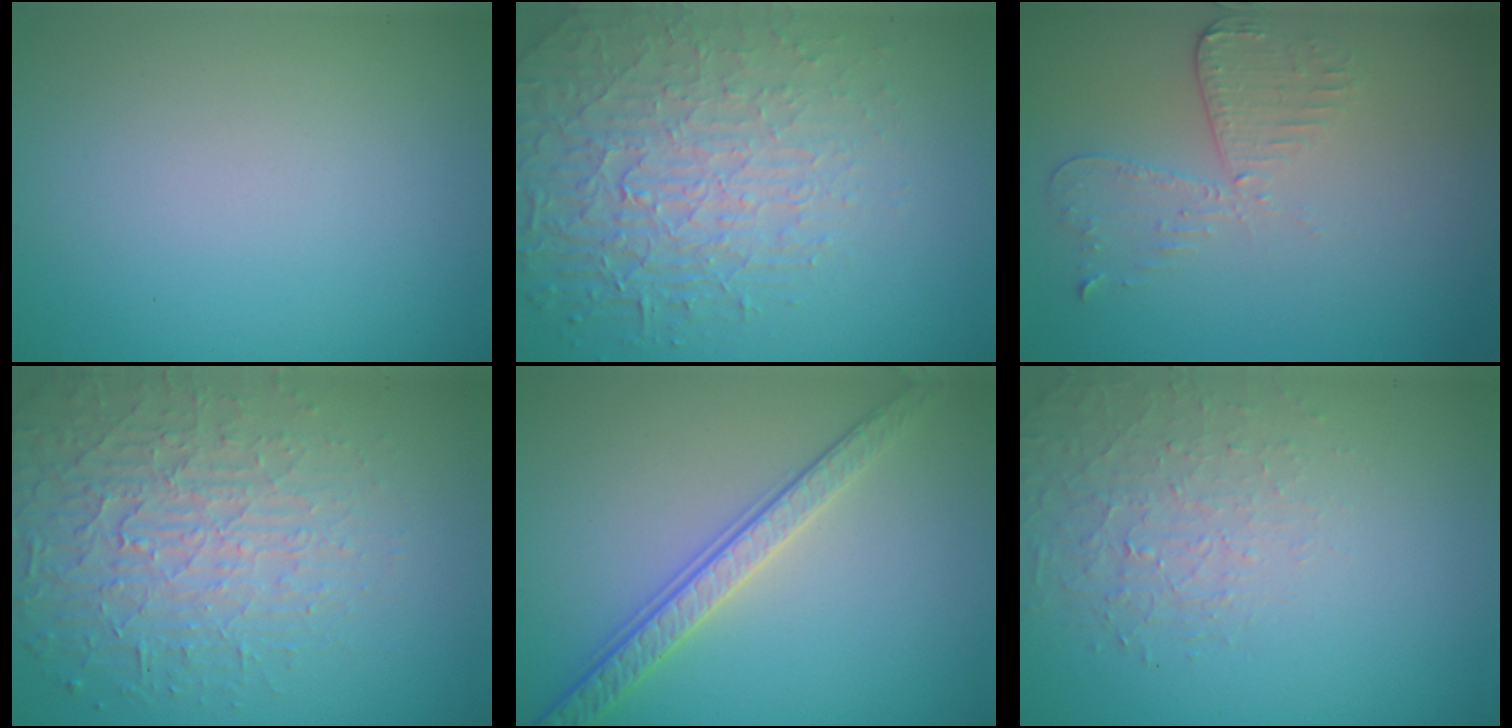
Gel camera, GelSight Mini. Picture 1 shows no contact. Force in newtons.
{"total": 4.5, "press": 4.2, "slide": 1.7}
{"total": 2.6, "press": 2.3, "slide": 1.3}
{"total": 5.1, "press": 4.3, "slide": 2.6}
{"total": 3.6, "press": 3.3, "slide": 1.6}
{"total": 1.5, "press": 0.8, "slide": 1.3}